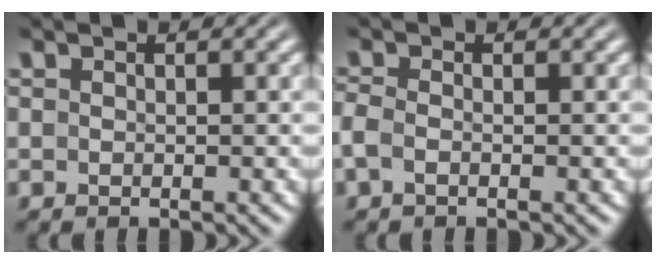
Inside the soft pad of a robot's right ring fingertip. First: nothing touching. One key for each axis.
{"total": 1.8, "fx": -1.0, "fy": 0.9, "fz": 1.2, "tx": -0.044, "ty": -0.011, "tz": -0.014}